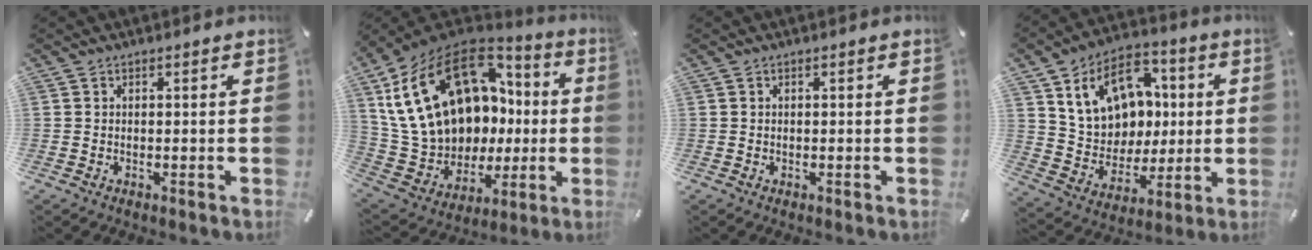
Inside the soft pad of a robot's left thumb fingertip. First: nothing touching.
{"total": 23.7, "force": [7.4, 17.1, 14.6], "torque": [-0.297, -0.046, 0.164]}
{"total": 0.0}
{"total": 16.2, "force": [4.9, 13.6, 7.3], "torque": [-0.121, -0.004, 0.105]}